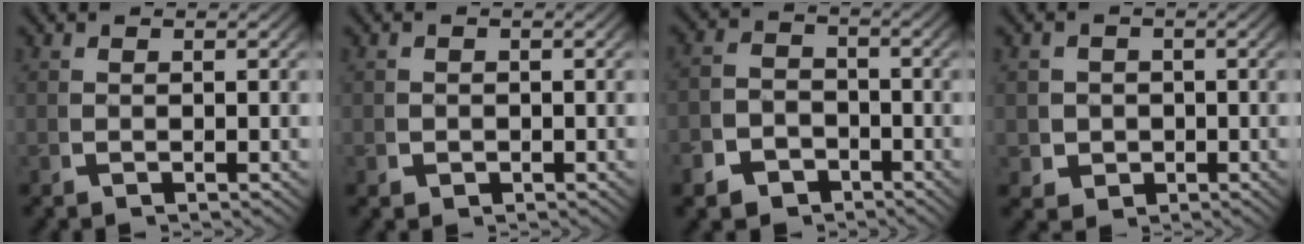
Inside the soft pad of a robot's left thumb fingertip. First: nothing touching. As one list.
[{"total": 1.3, "force": [-0.3, 1.3, 0.4], "torque": [-0.010, -0.006, -0.004]}, {"total": 5.0, "force": [-3.0, 3.8, 1.3], "torque": [-0.018, -0.022, -0.049]}, {"total": 4.1, "force": [-0.5, 3.7, 1.6], "torque": [-0.040, -0.024, 0.002]}]